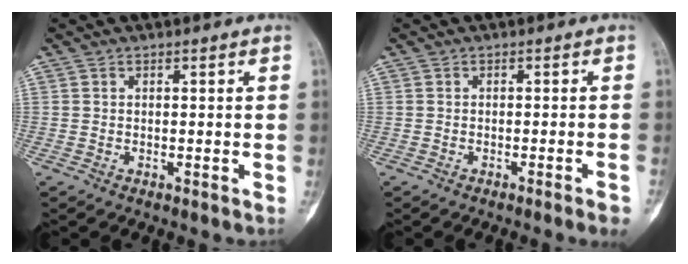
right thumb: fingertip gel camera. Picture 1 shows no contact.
{"total": 3.1, "force": [-2.2, -0.2, 2.2], "torque": [-0.030, 0.010, -0.024]}